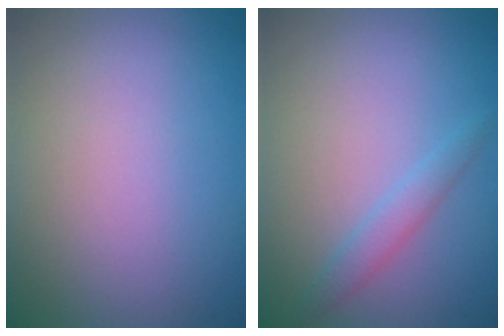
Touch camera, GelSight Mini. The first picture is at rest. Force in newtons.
{"total": 1.6, "press": 1.6, "slide": 0.1}